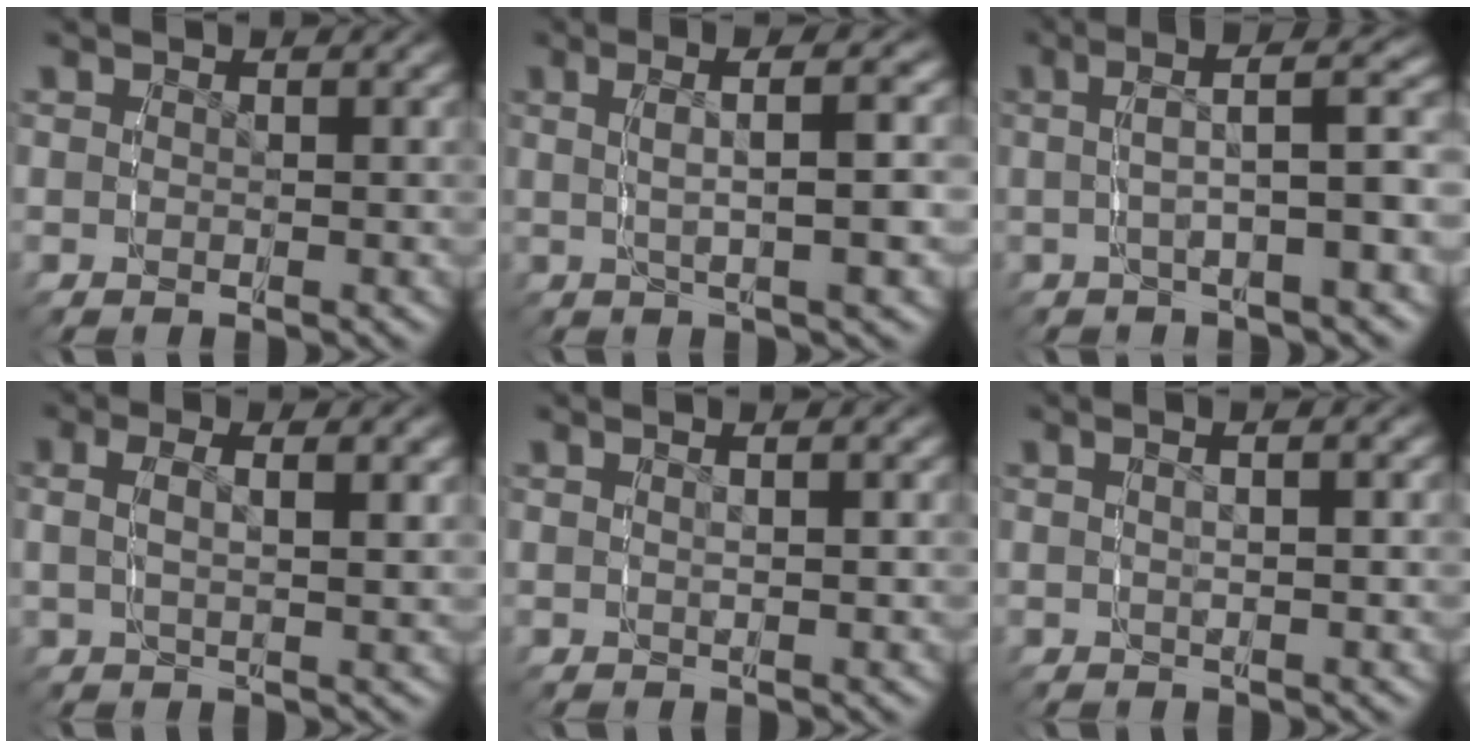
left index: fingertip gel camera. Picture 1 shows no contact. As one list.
[{"total": 4.6, "force": [1.1, 0.6, 4.5], "torque": [-0.066, 0.013, 0.019]}, {"total": 4.9, "force": [0.2, 1.2, 4.8], "torque": [-0.063, 0.021, -0.003]}, {"total": 3.1, "force": [1.1, 1.1, 2.7], "torque": [-0.054, 0.002, 0.018]}, {"total": 1.0, "force": [0.2, -0.2, 1.0], "torque": [-0.017, 0.001, 0.007]}, {"total": 1.7, "force": [0.3, 0.2, 1.6], "torque": [-0.024, 0.007, 0.007]}]